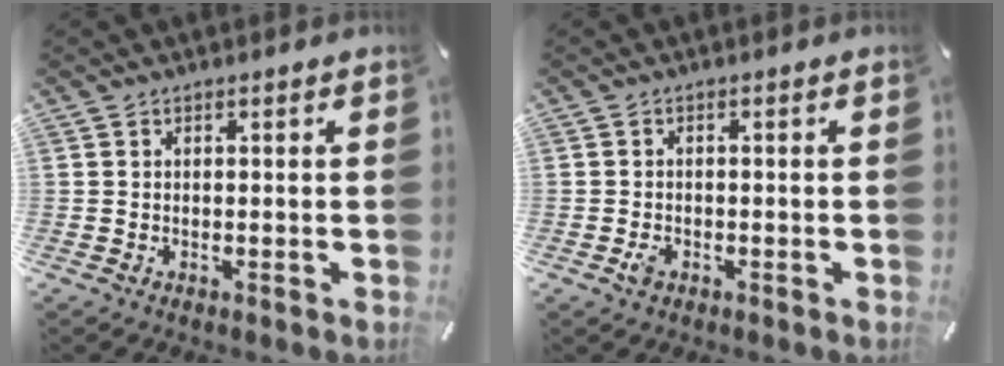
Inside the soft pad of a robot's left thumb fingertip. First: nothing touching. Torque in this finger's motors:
{"motor_torque": [0.08, 0.09, 0.03, -0.04, 0.00]}